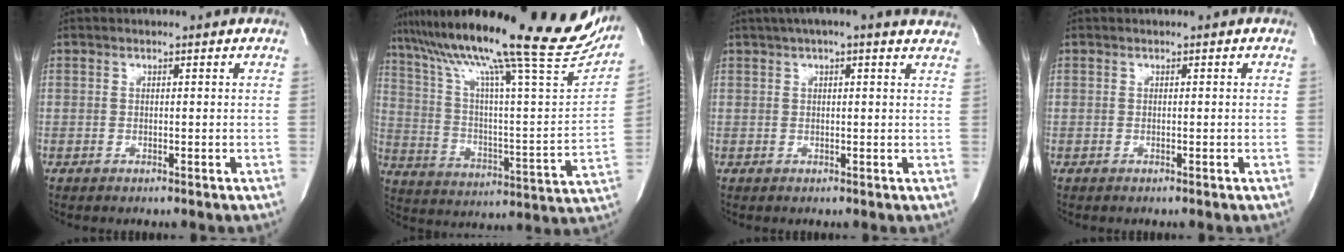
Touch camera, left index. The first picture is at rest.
{"total": 31.0, "force": [25.2, 2.4, 17.9], "torque": [-0.297, -0.048, 0.352]}
{"total": 9.6, "force": [7.9, 1.4, 5.3], "torque": [-0.079, 0.025, 0.084]}
{"total": 0.0}